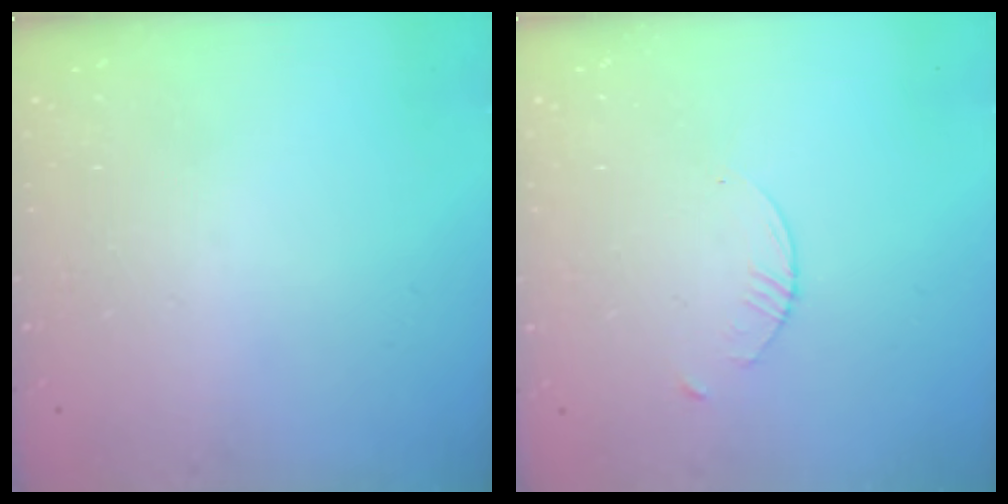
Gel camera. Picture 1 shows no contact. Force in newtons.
{"total": 1.5, "press": 1.5, "slide": 0.2}